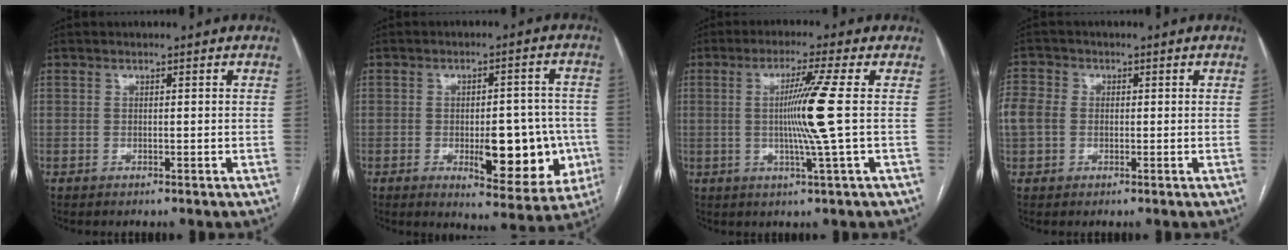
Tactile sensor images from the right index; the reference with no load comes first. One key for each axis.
{"total": 12.9, "fx": -3.1, "fy": 5.1, "fz": 11.5, "tx": -0.135, "ty": 0.008, "tz": -0.028}
{"total": 8.1, "fx": 0.2, "fy": -2.4, "fz": 7.7, "tx": -0.144, "ty": -0.008, "tz": 0.007}
{"total": 5.2, "fx": 0.1, "fy": 4.4, "fz": 2.7, "tx": -0.078, "ty": 0.023, "tz": 0.003}